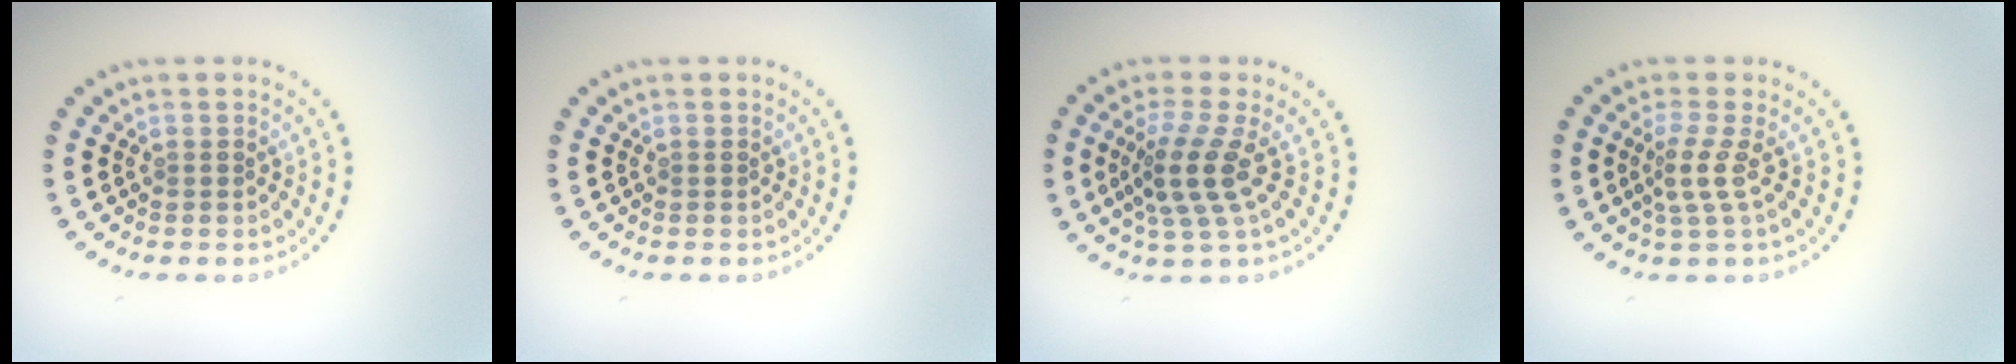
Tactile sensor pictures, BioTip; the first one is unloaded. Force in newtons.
{"total": 0.0}
{"total": 3.8, "press": 2.9, "slide": 2.5}
{"total": 2.2, "press": 1.5, "slide": 1.7}